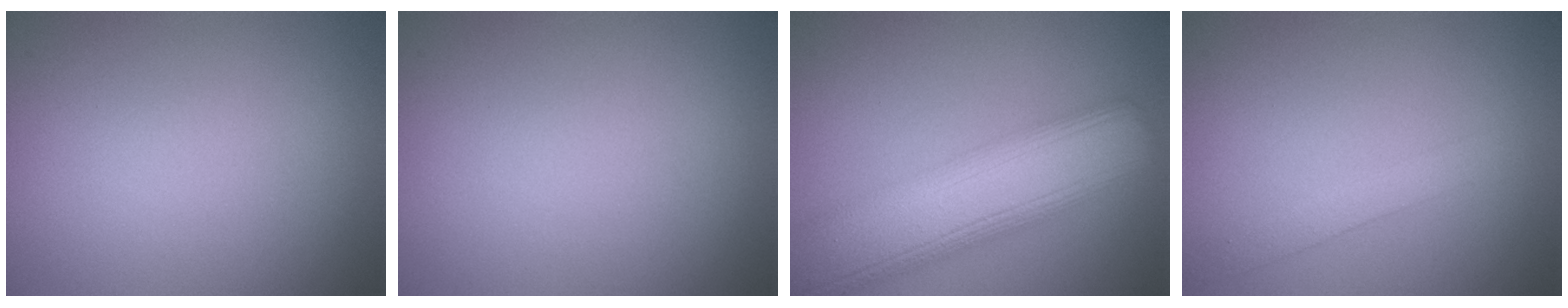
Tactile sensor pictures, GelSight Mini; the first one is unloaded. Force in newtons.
{"total": 0.0}
{"total": 11.0, "press": 10.9, "slide": 1.1}
{"total": 1.8, "press": 1.8, "slide": 0.1}